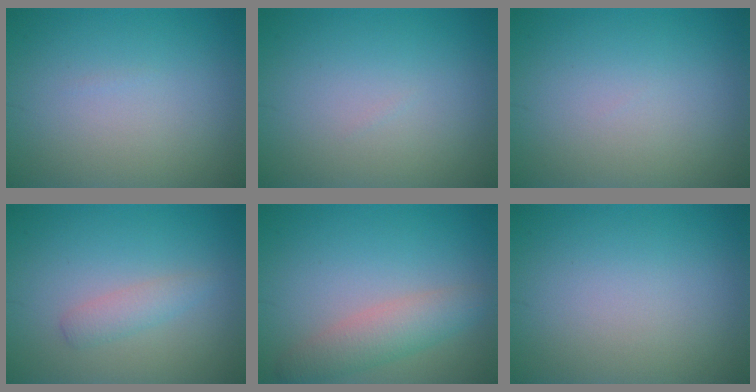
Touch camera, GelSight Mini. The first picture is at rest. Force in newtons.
{"total": 0.0}
{"total": 0.0}
{"total": 1.7, "press": 1.7, "slide": 0.1}
{"total": 3.5, "press": 3.5, "slide": 0.1}
{"total": 0.0}